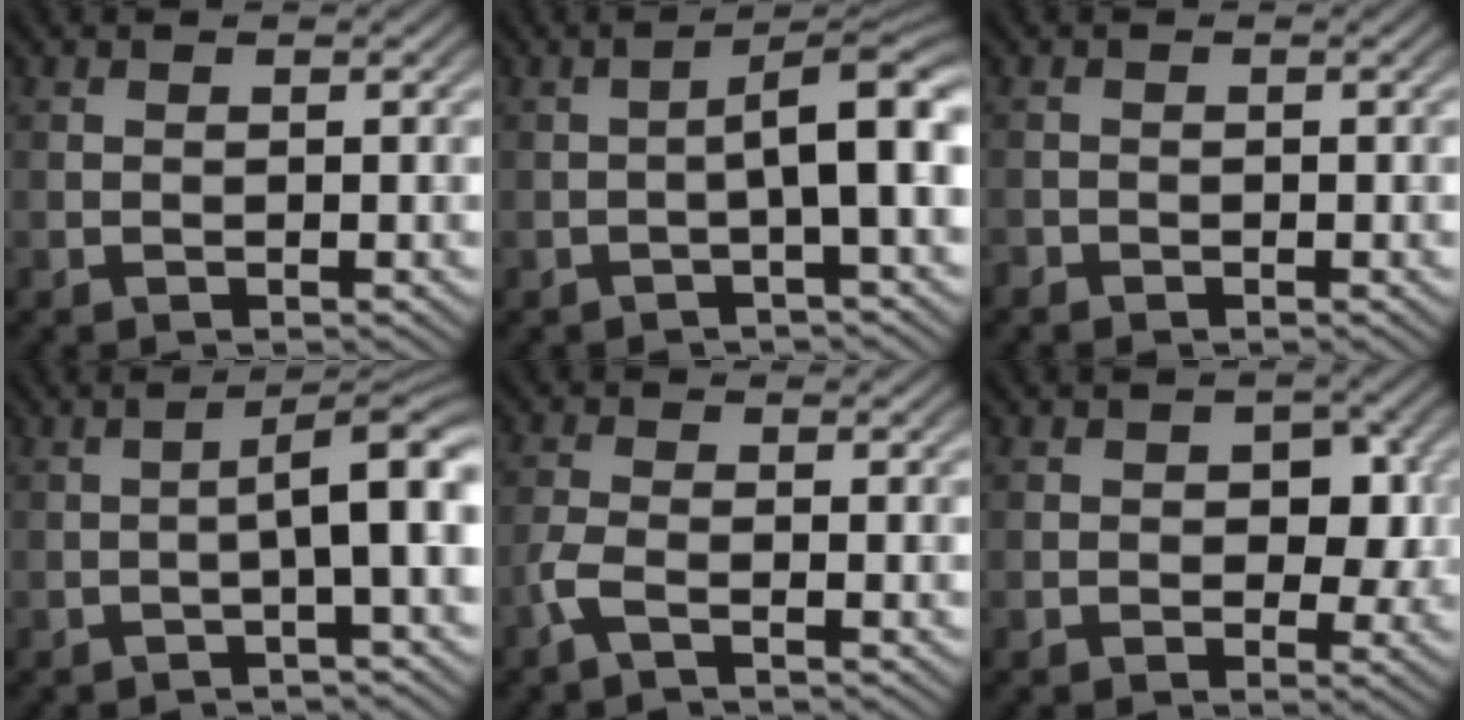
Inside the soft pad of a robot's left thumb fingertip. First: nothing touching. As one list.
[{"total": 6.2, "force": [-0.8, 1.1, 6.0], "torque": [-0.091, 0.021, -0.018]}, {"total": 0.7, "force": [-0.6, 0.2, 0.1], "torque": [0.000, -0.003, -0.013]}, {"total": 5.5, "force": [-0.7, 0.9, 5.4], "torque": [-0.082, 0.019, -0.016]}, {"total": 2.5, "force": [-1.5, 0.6, 1.9], "torque": [-0.048, 0.000, -0.041]}, {"total": 4.1, "force": [0.1, 2.9, 2.9], "torque": [-0.040, -0.006, -0.001]}]